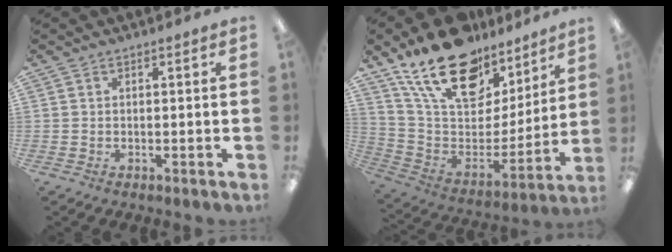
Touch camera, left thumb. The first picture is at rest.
{"total": 23.1, "force": [16.3, 11.7, 11.4], "torque": [-0.196, -0.098, 0.293]}